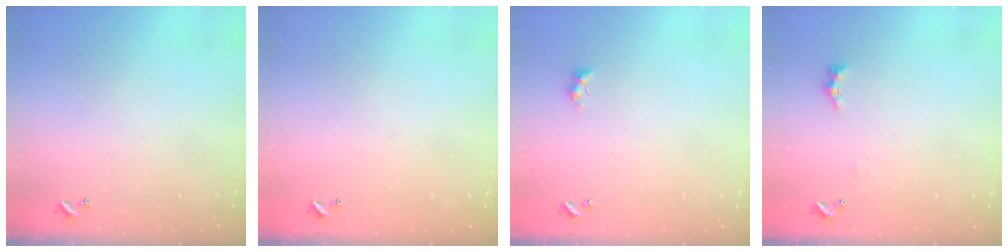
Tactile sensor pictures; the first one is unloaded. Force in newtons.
{"total": 2.8, "press": 2.8, "slide": 0.1}
{"total": 2.7, "press": 2.6, "slide": 0.6}
{"total": 2.0, "press": 1.9, "slide": 0.6}